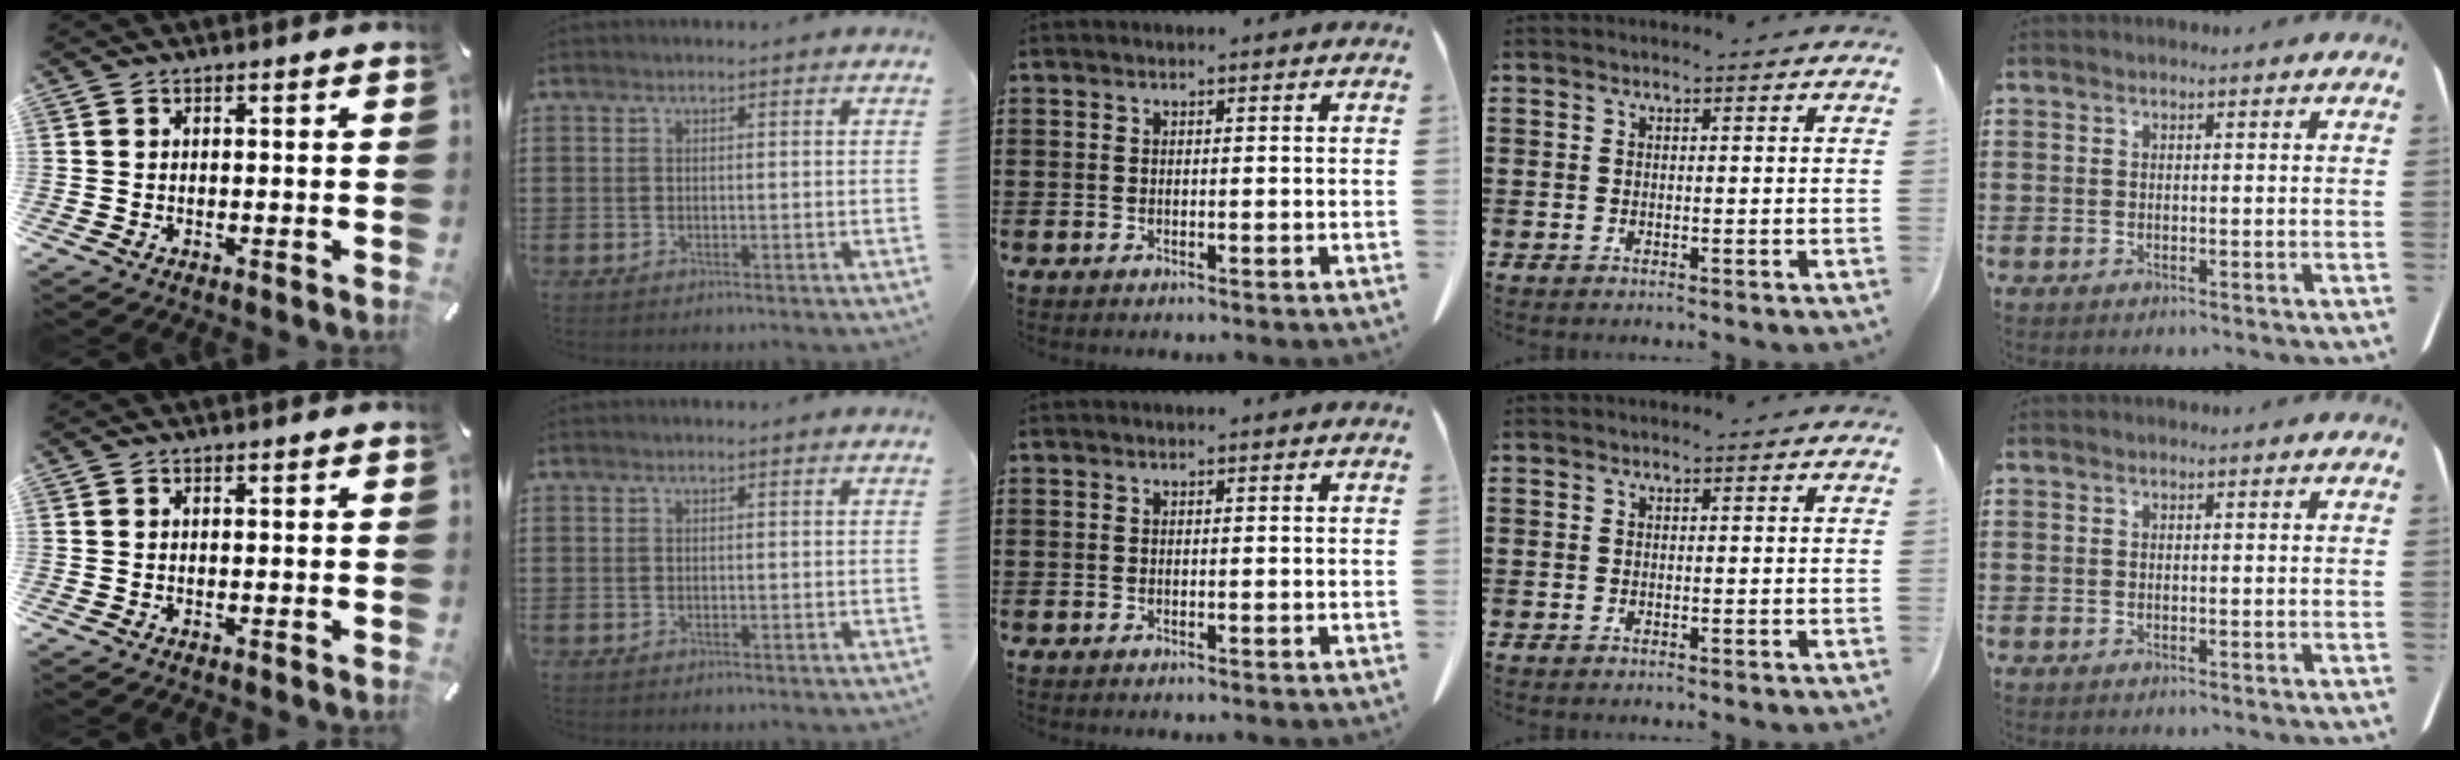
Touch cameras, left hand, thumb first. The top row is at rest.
{}